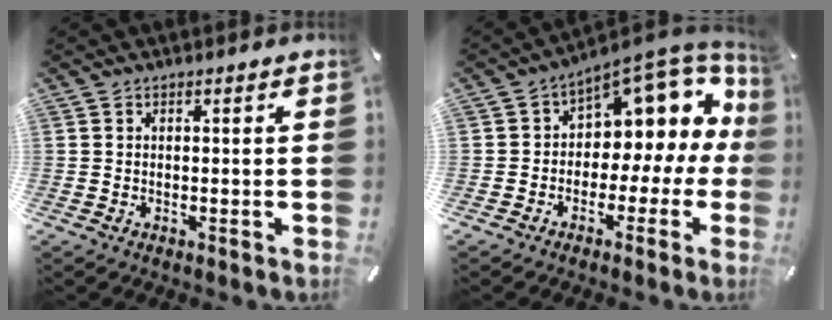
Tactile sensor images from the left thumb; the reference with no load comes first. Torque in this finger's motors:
{"motor_torque": [0.62, 0.64, 0.76, 0.62, 0.07]}